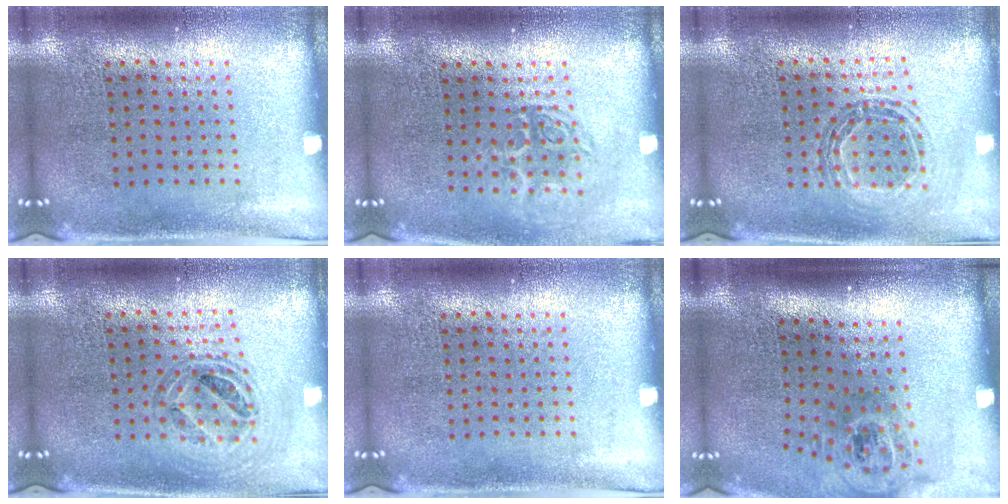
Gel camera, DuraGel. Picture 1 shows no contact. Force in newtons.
{"total": 1.7, "press": 1.3, "slide": 1.1}
{"total": 0.9, "press": 0.9, "slide": 0.1}
{"total": 0.8, "press": 0.8, "slide": 0.1}
{"total": 0.0}
{"total": 1.7, "press": 1.2, "slide": 1.2}